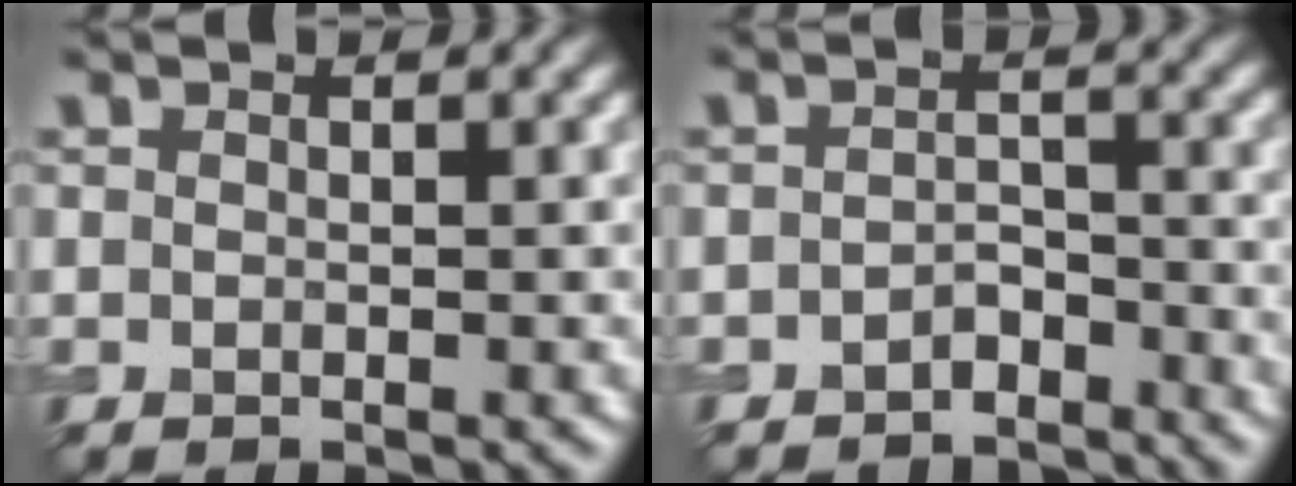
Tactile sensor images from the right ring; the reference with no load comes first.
{"total": 2.9, "force": [-2.5, 1.2, 0.8], "torque": [-0.008, 0.005, -0.047]}